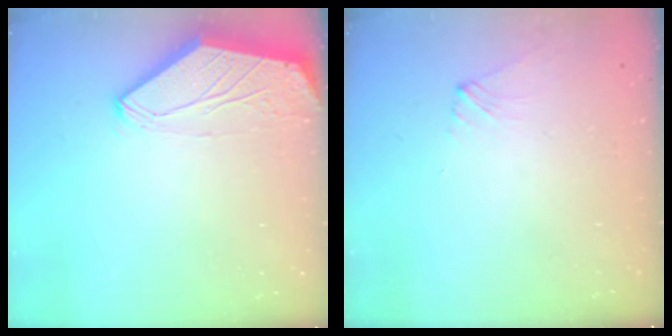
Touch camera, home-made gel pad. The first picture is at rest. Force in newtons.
{"total": 2.0, "press": 2.0, "slide": 0.3}